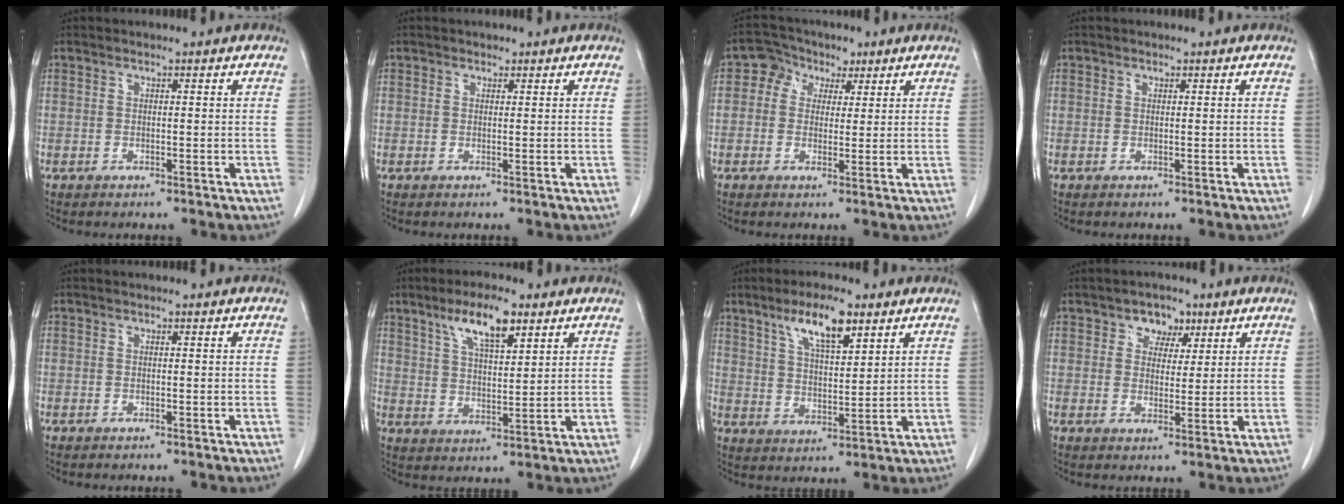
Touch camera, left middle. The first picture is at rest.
{"total": 0.6, "force": [0.4, 0.4, 0.0], "torque": [0.001, -0.002, 0.003]}
{"total": 5.0, "force": [2.0, 4.2, 1.9], "torque": [-0.033, 0.026, 0.034]}
{"total": 0.0}
{"total": 0.0}
{"total": 8.6, "force": [5.3, 2.2, 6.5], "torque": [-0.124, 0.005, 0.096]}
{"total": 8.9, "force": [5.5, 2.2, 6.6], "torque": [-0.124, 0.004, 0.101]}
{"total": 4.3, "force": [2.4, 3.1, 1.7], "torque": [-0.021, 0.006, 0.038]}